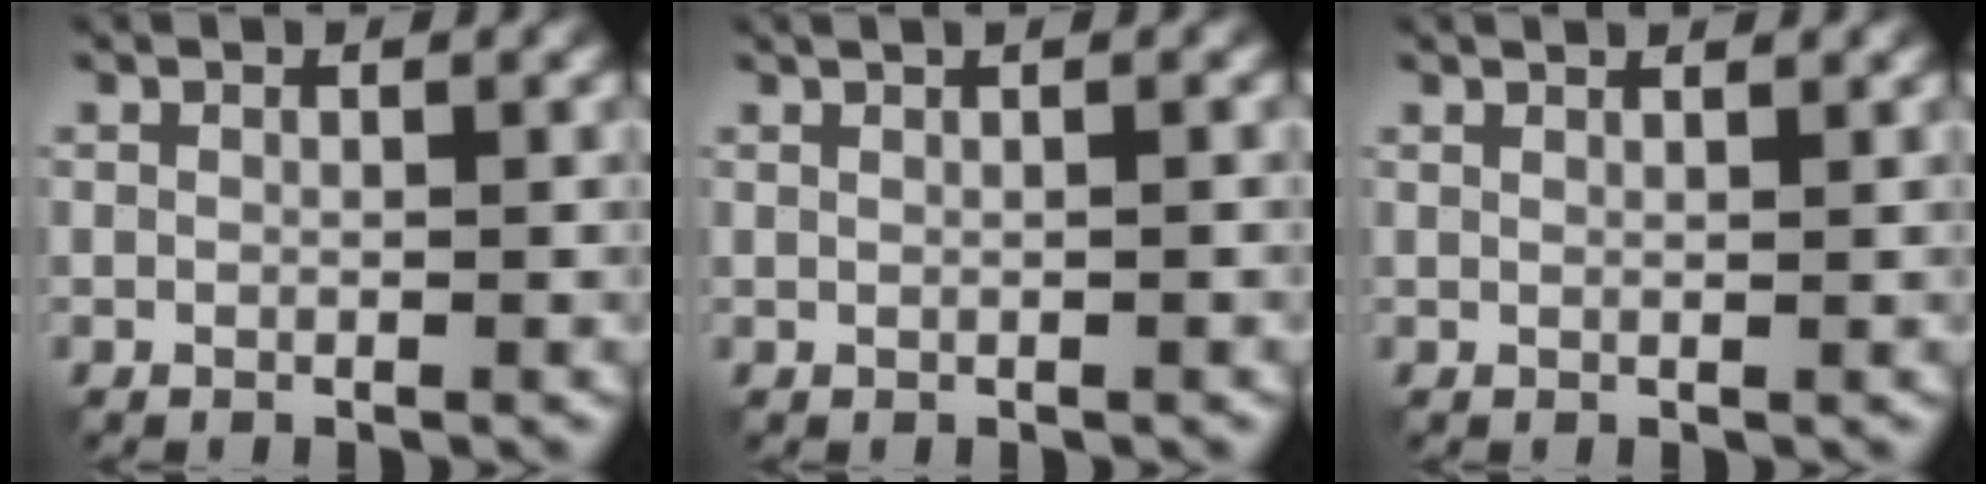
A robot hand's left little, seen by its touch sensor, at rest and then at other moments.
{"total": 2.8, "force": [1.4, 1.3, 2.0], "torque": [-0.019, 0.021, 0.004]}
{"total": 2.6, "force": [1.8, 1.0, 1.5], "torque": [-0.004, 0.018, -0.001]}